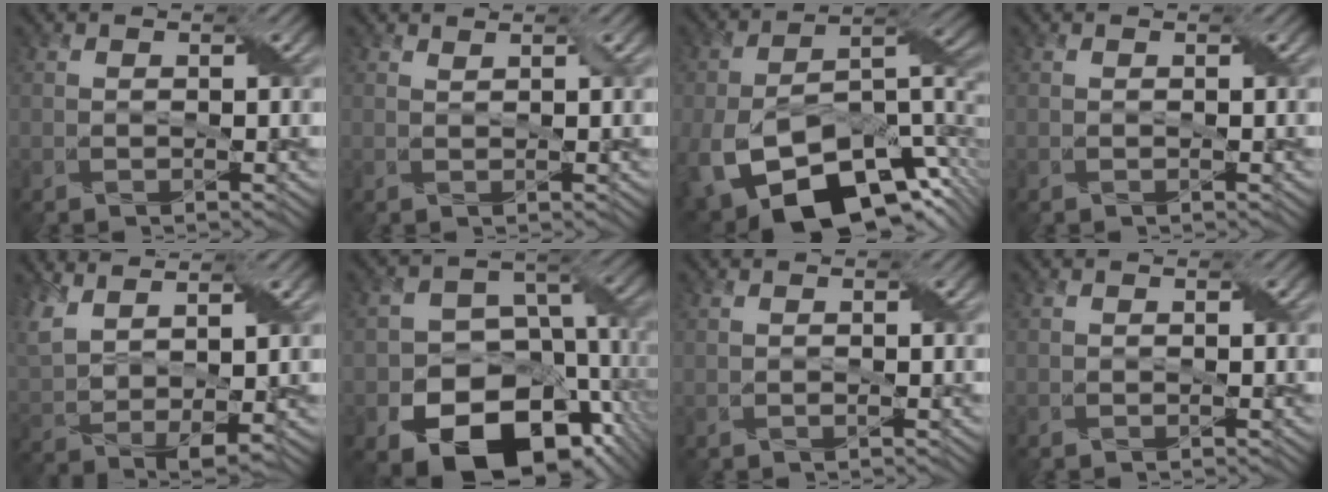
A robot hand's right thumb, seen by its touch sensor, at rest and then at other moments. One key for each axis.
{"total": 0.8, "fx": 0.8, "fy": 0.1, "fz": 0.0, "tx": -0.002, "ty": 0.000, "tz": 0.016}
{"total": 17.2, "fx": -8.3, "fy": 9.4, "fz": 11.8, "tx": -0.242, "ty": -0.038, "tz": -0.130}
{"total": 0.0}
{"total": 8.7, "fx": 4.4, "fy": 3.2, "fz": 6.8, "tx": -0.165, "ty": -0.010, "tz": 0.099}
{"total": 18.5, "fx": -7.7, "fy": 13.1, "fz": 10.4, "tx": -0.151, "ty": -0.036, "tz": -0.097}
{"total": 0.0}
{"total": 0.0}